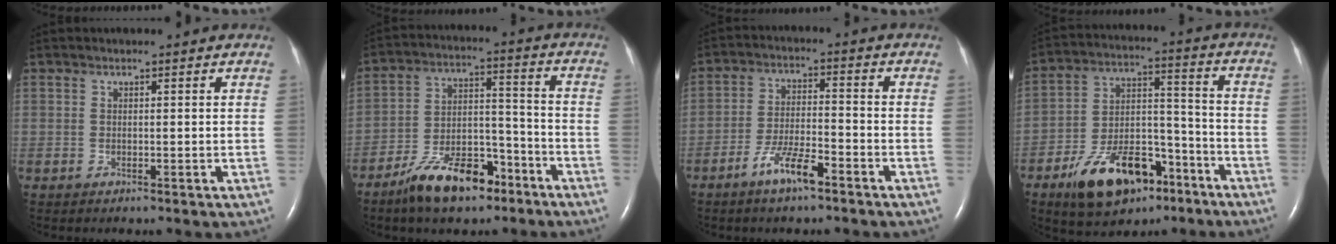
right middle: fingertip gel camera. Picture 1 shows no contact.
{"total": 11.9, "force": [-8.2, 4.8, 7.1], "torque": [-0.124, 0.010, -0.144]}
{"total": 6.6, "force": [-4.4, 1.1, 4.8], "torque": [-0.094, -0.003, -0.081]}
{"total": 15.2, "force": [-9.3, 7.2, 9.7], "torque": [-0.163, 0.017, -0.150]}